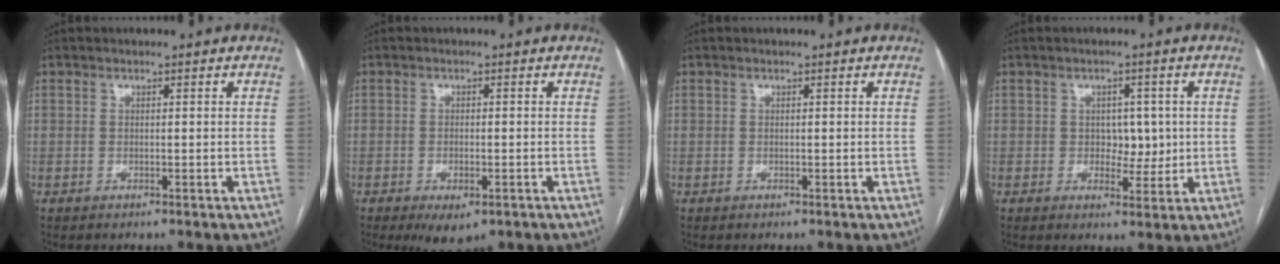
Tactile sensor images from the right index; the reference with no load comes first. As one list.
[{"total": 4.7, "force": [-2.5, 1.8, 3.5], "torque": [-0.054, -0.008, -0.029]}, {"total": 0.0}, {"total": 4.1, "force": [0.2, 2.8, 3.0], "torque": [-0.032, 0.005, 0.009]}]